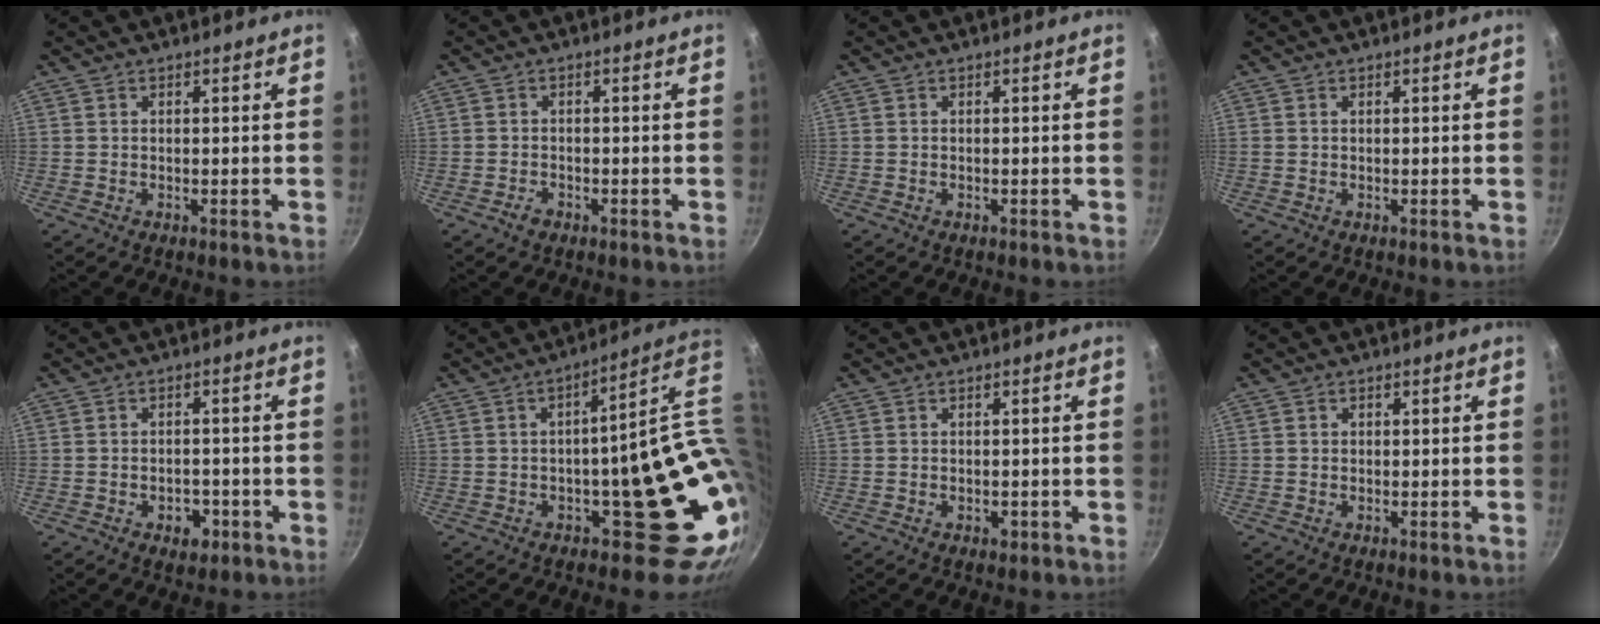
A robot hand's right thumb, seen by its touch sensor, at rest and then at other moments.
{"total": 1.8, "force": [-1.2, 1.2, 0.7], "torque": [-0.012, 0.012, -0.020]}
{"total": 0.0}
{"total": 0.0}
{"total": 4.5, "force": [-2.1, 3.0, 2.7], "torque": [-0.024, 0.012, -0.025]}
{"total": 20.7, "force": [1.5, 8.5, 18.8], "torque": [-0.154, -0.011, 0.043]}
{"total": 1.5, "force": [-0.6, 0.9, 1.1], "torque": [-0.015, 0.002, -0.007]}
{"total": 0.7, "force": [0.0, 0.7, 0.2], "torque": [-0.002, 0.003, -0.001]}